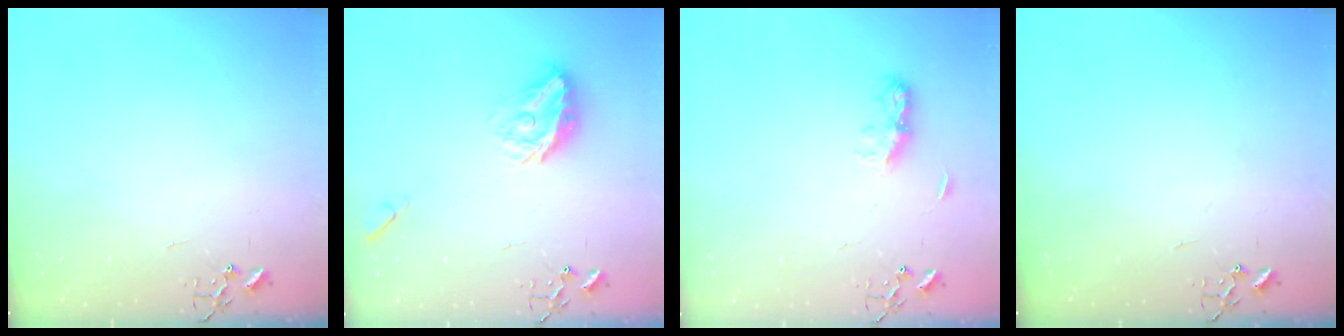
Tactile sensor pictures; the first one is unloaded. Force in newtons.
{"total": 11.3, "press": 11.3, "slide": 0.6}
{"total": 6.4, "press": 6.3, "slide": 0.7}
{"total": 0.0}